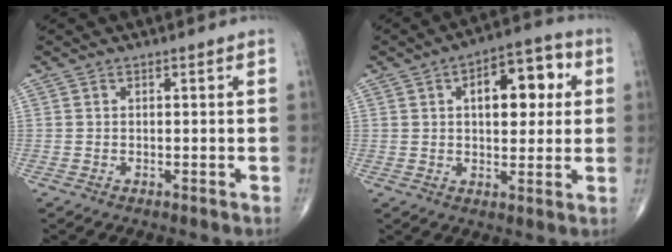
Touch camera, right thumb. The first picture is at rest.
{"total": 12.2, "force": [3.0, 6.4, 9.9], "torque": [-0.105, 0.013, 0.038]}